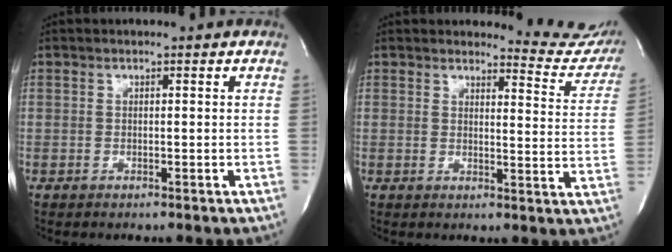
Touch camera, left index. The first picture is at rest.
{"total": 10.2, "force": [10.1, 1.2, 0.0], "torque": [0.024, -0.087, 0.085]}